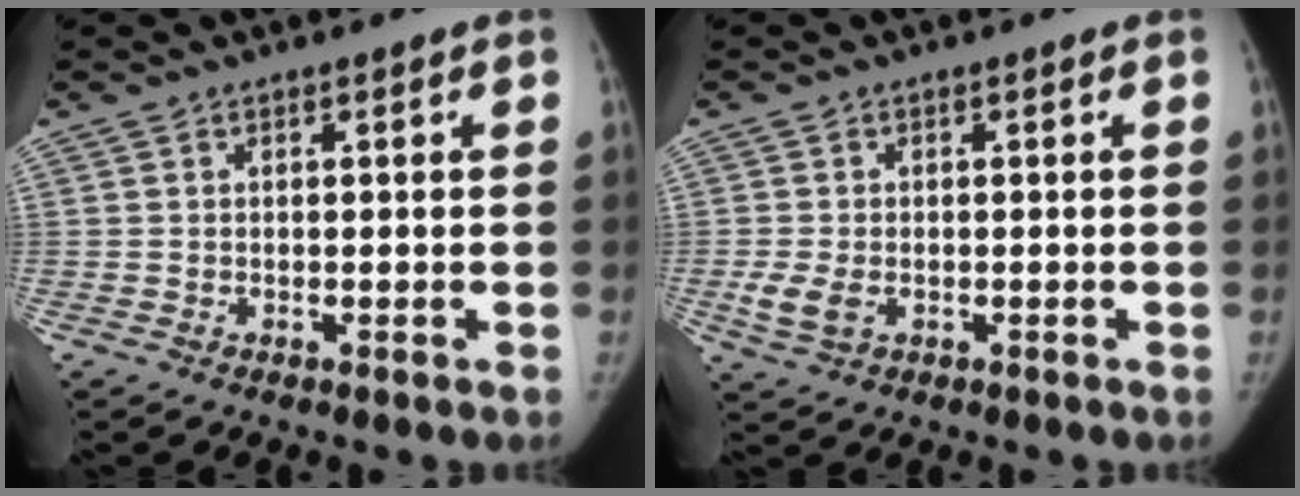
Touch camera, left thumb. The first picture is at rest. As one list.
[{"total": 4.0, "force": [-0.9, 2.6, 2.9], "torque": [-0.070, -0.008, -0.012]}]